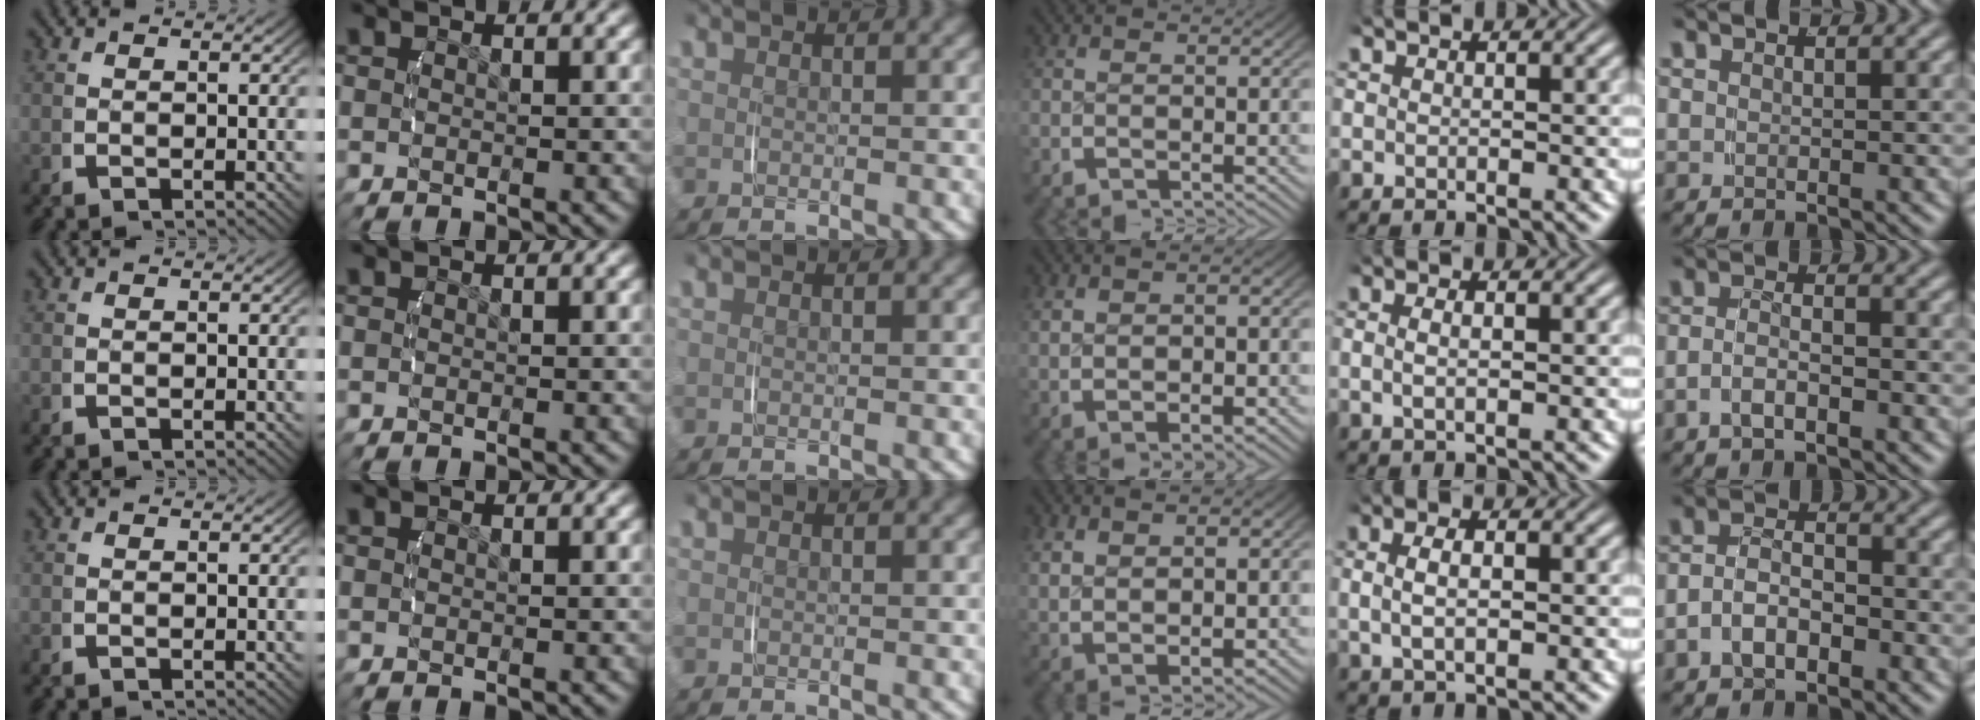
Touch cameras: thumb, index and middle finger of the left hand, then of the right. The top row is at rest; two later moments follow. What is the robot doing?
{"motion": "lift_and_place", "object": "scarf"}